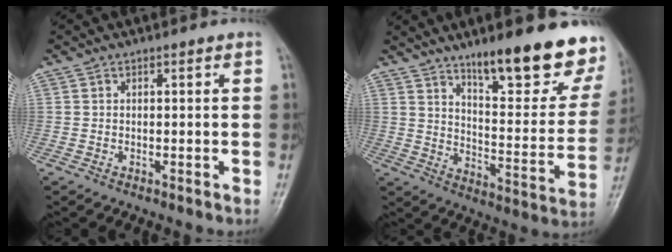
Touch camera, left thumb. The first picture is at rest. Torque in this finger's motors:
{"motor_torque": [1.02, 1.04, -0.10, -0.68, 0.07]}